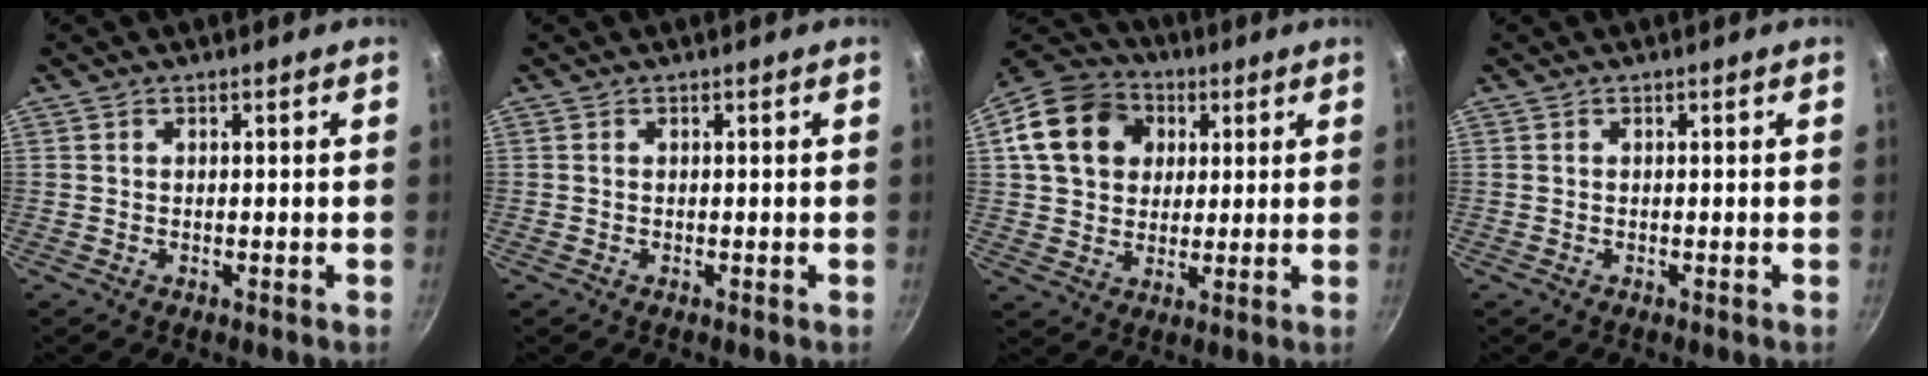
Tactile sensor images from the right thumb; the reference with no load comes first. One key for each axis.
{"total": 0.0}
{"total": 15.8, "fx": 4.2, "fy": 12.7, "fz": 8.3, "tx": -0.130, "ty": 0.017, "tz": 0.061}
{"total": 0.0}